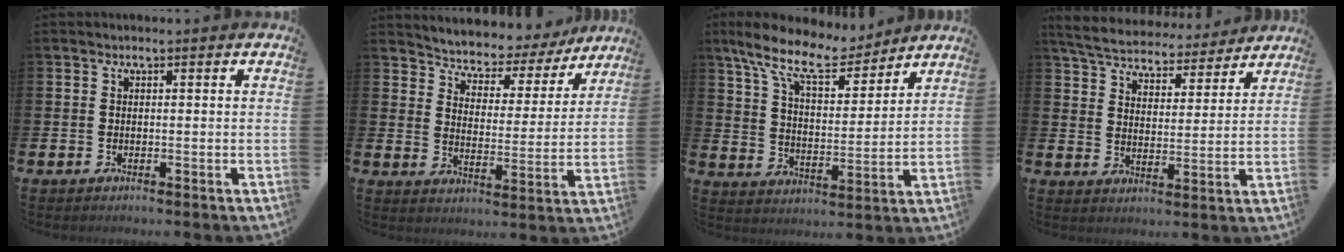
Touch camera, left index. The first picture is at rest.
{"total": 4.7, "force": [4.4, 1.7, -0.1], "torque": [-0.029, -0.044, 0.069]}
{"total": 11.6, "force": [10.0, 3.2, 4.9], "torque": [-0.120, -0.057, 0.176]}
{"total": 6.4, "force": [6.2, 1.4, 1.0], "torque": [-0.050, -0.040, 0.108]}